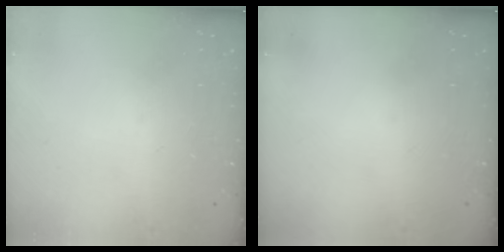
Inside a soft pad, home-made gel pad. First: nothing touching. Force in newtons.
{"total": 0.0}